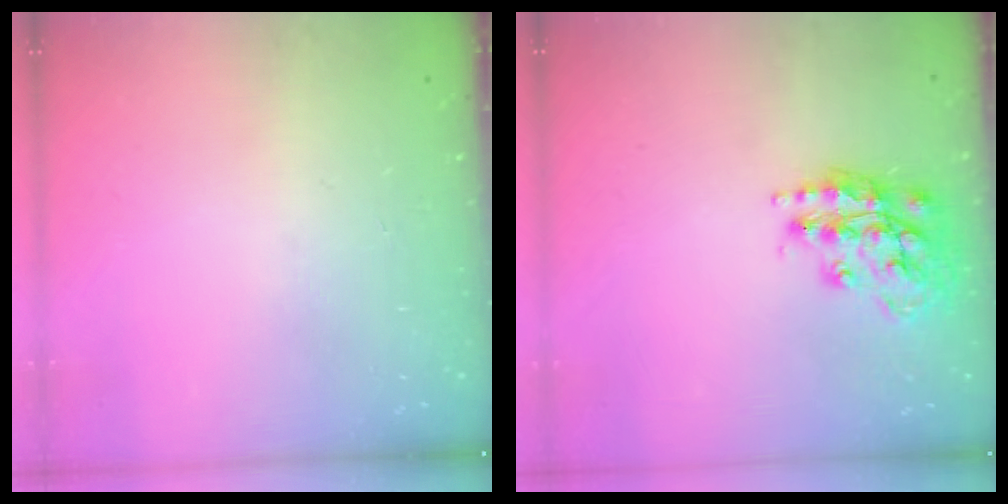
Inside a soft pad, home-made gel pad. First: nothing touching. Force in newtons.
{"total": 16.8, "press": 16.7, "slide": 1.5}